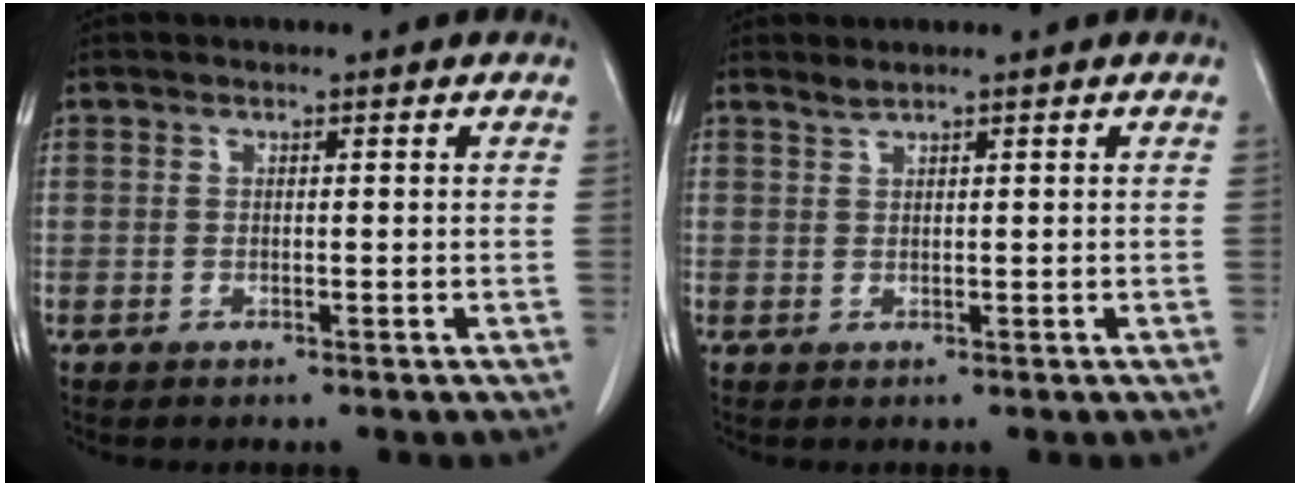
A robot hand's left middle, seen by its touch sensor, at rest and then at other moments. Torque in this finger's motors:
{"motor_torque": [0.16, -0.36, -0.04, 0.00]}